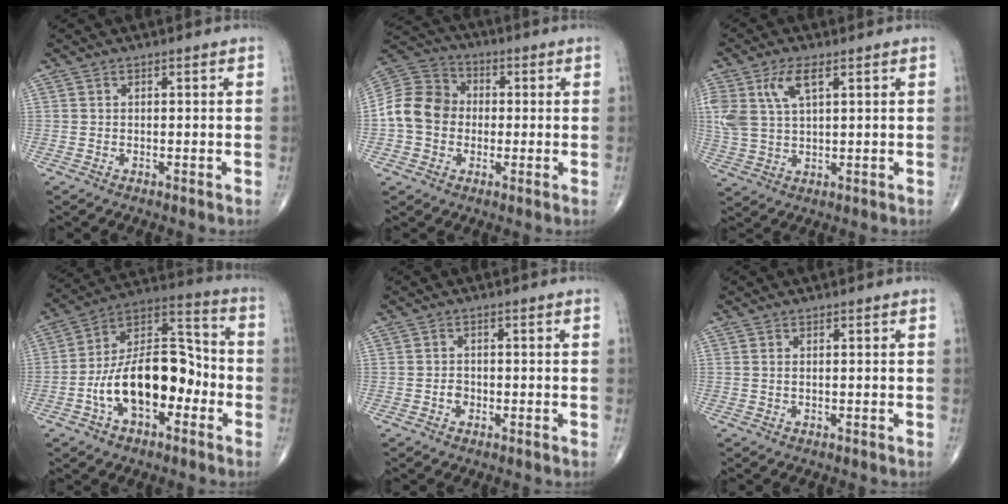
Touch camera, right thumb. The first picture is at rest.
{"total": 11.6, "force": [-0.8, 9.8, 6.1], "torque": [-0.102, 0.035, -0.024]}
{"total": 8.9, "force": [3.7, 4.1, 7.1], "torque": [-0.161, -0.001, 0.077]}
{"total": 18.5, "force": [-4.9, 10.3, 14.6], "torque": [-0.225, 0.054, -0.089]}
{"total": 1.6, "force": [-0.6, 1.3, 0.8], "torque": [-0.006, 0.005, -0.011]}
{"total": 0.5, "force": [0.1, 0.2, 0.4], "torque": [-0.012, 0.004, 0.004]}